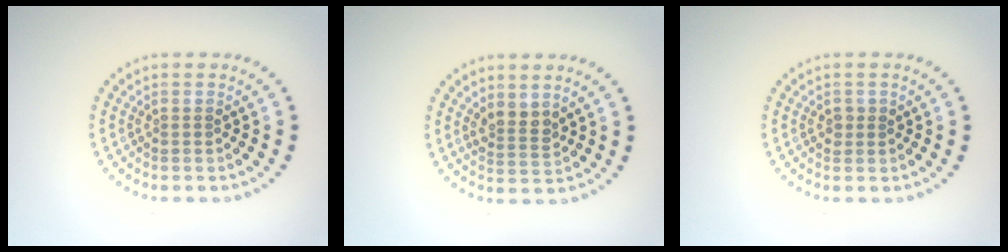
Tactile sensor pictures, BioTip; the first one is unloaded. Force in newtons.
{"total": 2.1, "press": 1.7, "slide": 1.2}
{"total": 0.9, "press": 0.9, "slide": 0.3}